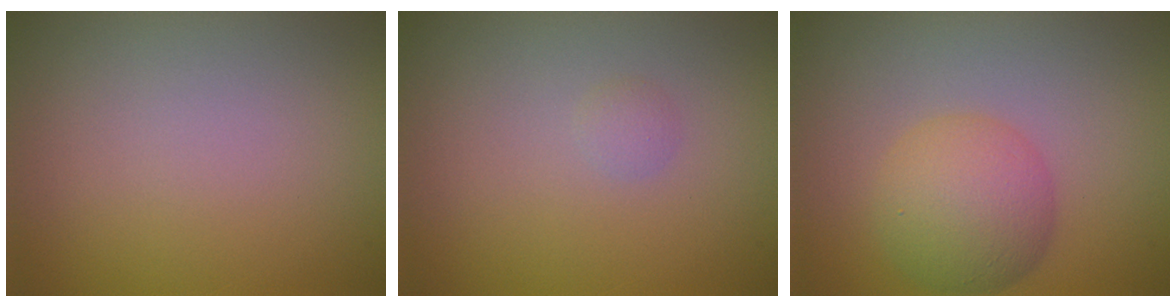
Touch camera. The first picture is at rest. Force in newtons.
{"total": 0.7, "press": 0.7, "slide": 0.1}
{"total": 4.7, "press": 4.7, "slide": 0.1}